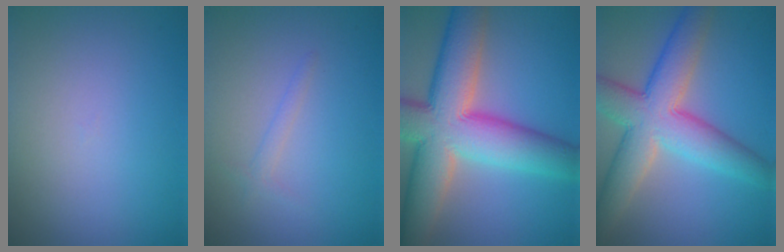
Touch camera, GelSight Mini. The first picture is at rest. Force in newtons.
{"total": 0.9, "press": 0.9, "slide": 0.0}
{"total": 12.9, "press": 12.9, "slide": 0.7}
{"total": 8.7, "press": 8.6, "slide": 0.4}